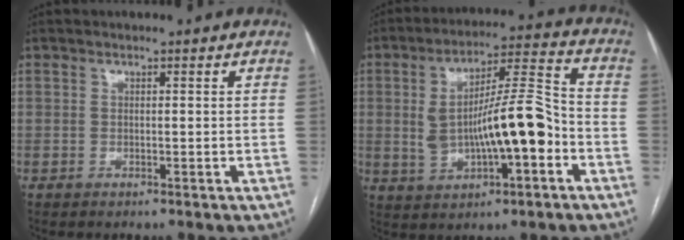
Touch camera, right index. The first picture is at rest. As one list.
[{"total": 13.9, "force": [-1.9, 3.4, 13.3], "torque": [-0.235, 0.024, -0.024]}]